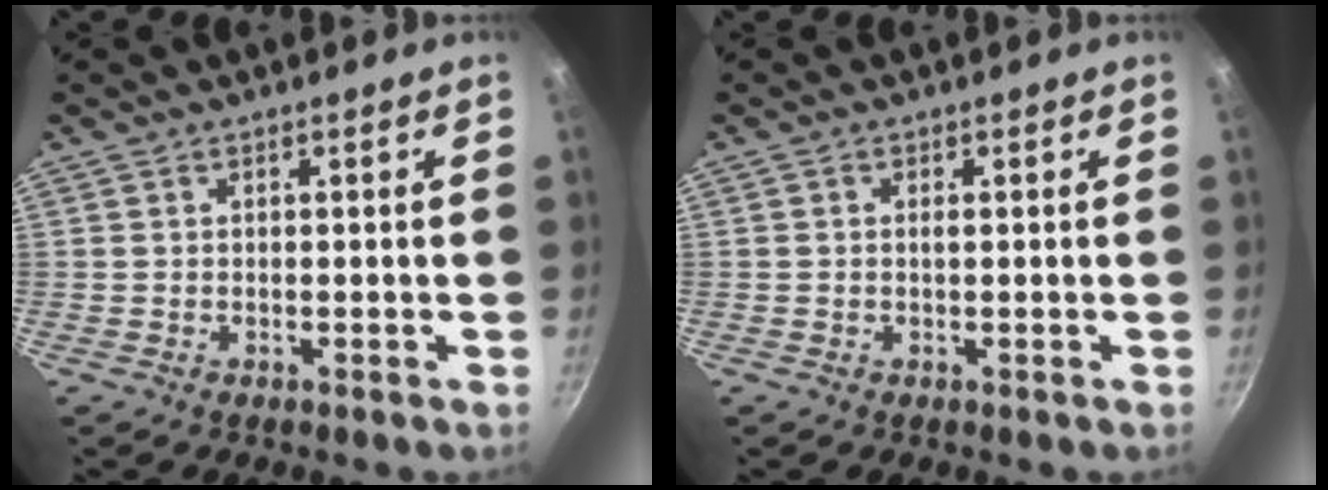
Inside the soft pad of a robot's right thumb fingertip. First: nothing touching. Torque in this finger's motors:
{"motor_torque": [-0.26, 0.29, 0.56, -0.21, -0.02]}